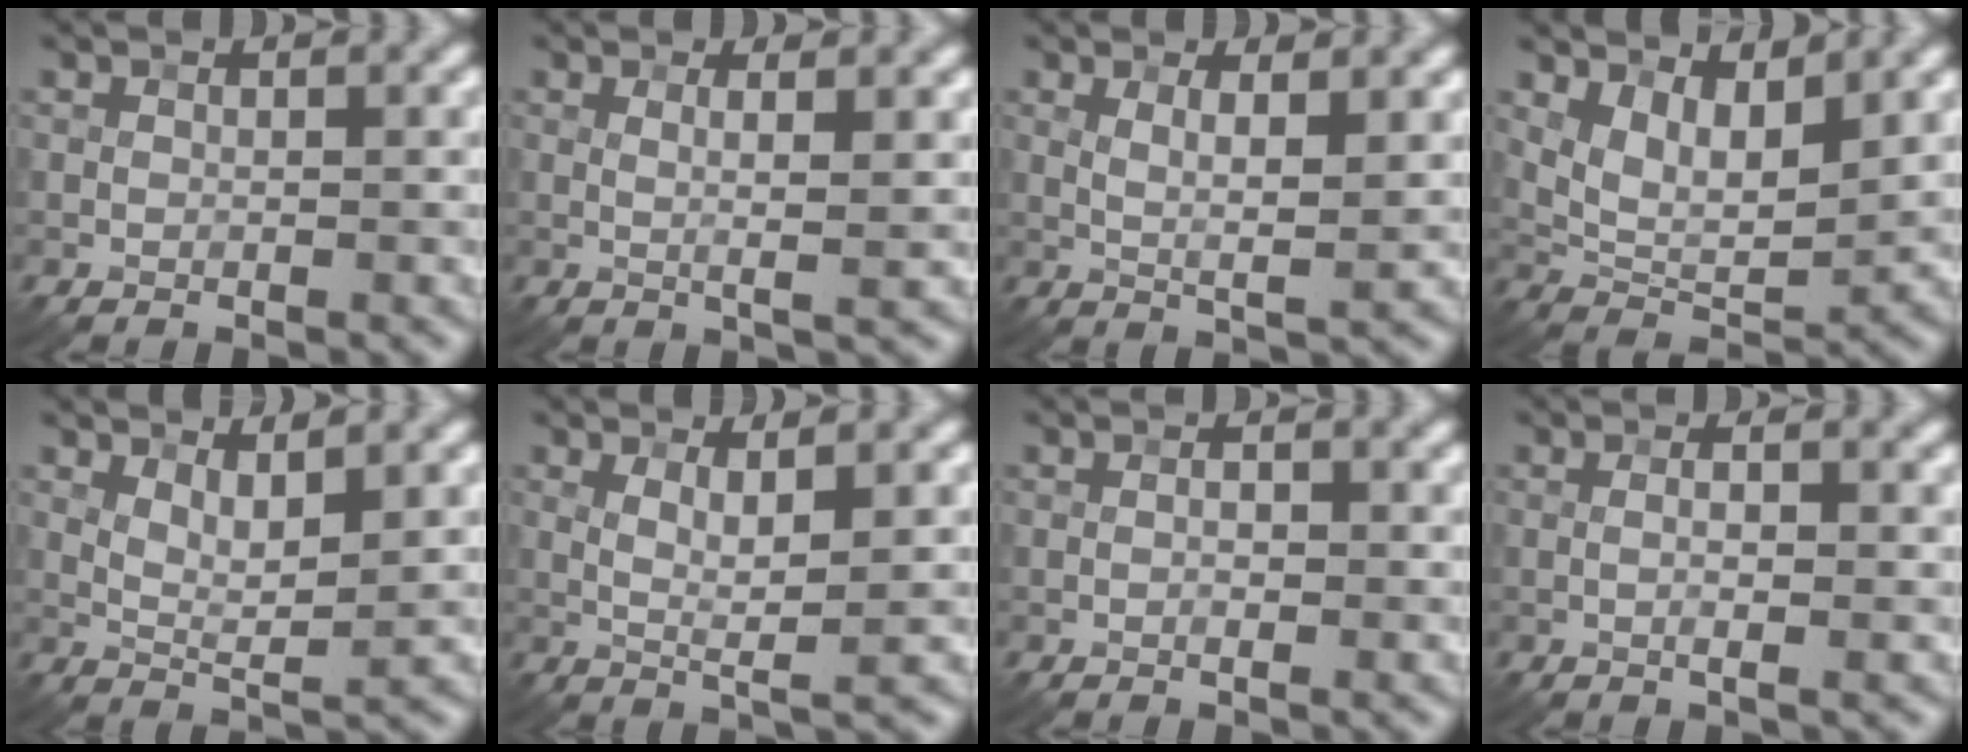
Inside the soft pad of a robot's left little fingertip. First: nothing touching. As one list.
[{"total": 2.5, "force": [0.6, 0.6, 2.4], "torque": [-0.034, 0.003, 0.005]}, {"total": 3.2, "force": [1.2, 0.7, 2.9], "torque": [-0.049, -0.007, 0.020]}, {"total": 4.9, "force": [2.5, 2.4, 3.5], "torque": [-0.072, -0.012, 0.047]}, {"total": 3.1, "force": [1.4, 0.7, 2.6], "torque": [-0.050, -0.009, 0.026]}, {"total": 3.2, "force": [0.7, 0.4, 3.1], "torque": [-0.058, -0.009, 0.014]}, {"total": 1.2, "force": [-0.1, 0.6, 1.1], "torque": [-0.011, -0.005, 0.000]}, {"total": 2.0, "force": [0.0, 0.3, 2.0], "torque": [-0.033, -0.005, -0.001]}]